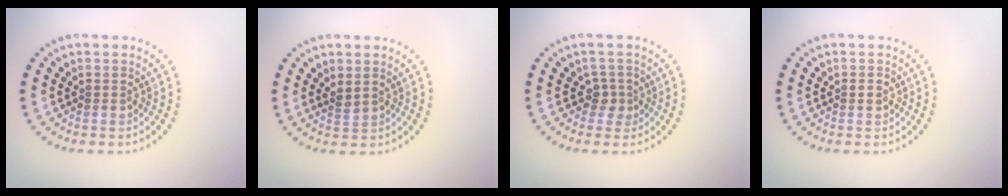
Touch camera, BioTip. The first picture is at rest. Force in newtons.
{"total": 1.0, "press": 0.8, "slide": 0.6}
{"total": 1.5, "press": 1.0, "slide": 1.1}
{"total": 0.8, "press": 0.8, "slide": 0.1}